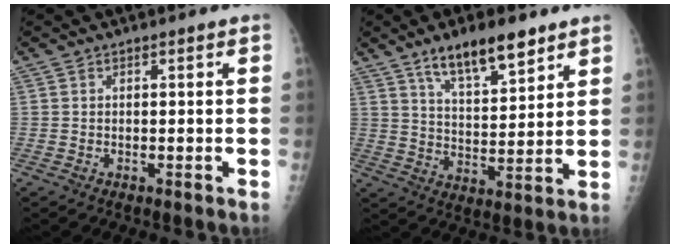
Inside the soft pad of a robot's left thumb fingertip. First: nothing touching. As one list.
[{"total": 12.1, "force": [8.2, 3.9, 8.0], "torque": [-0.111, -0.044, 0.144]}]